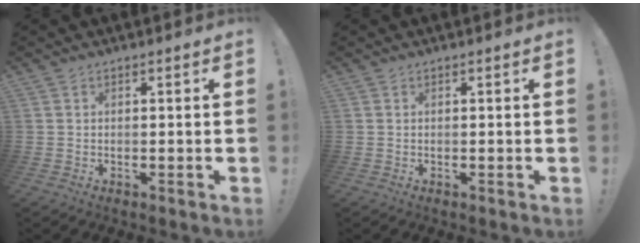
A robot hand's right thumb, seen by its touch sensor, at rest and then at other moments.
{"total": 0.0}